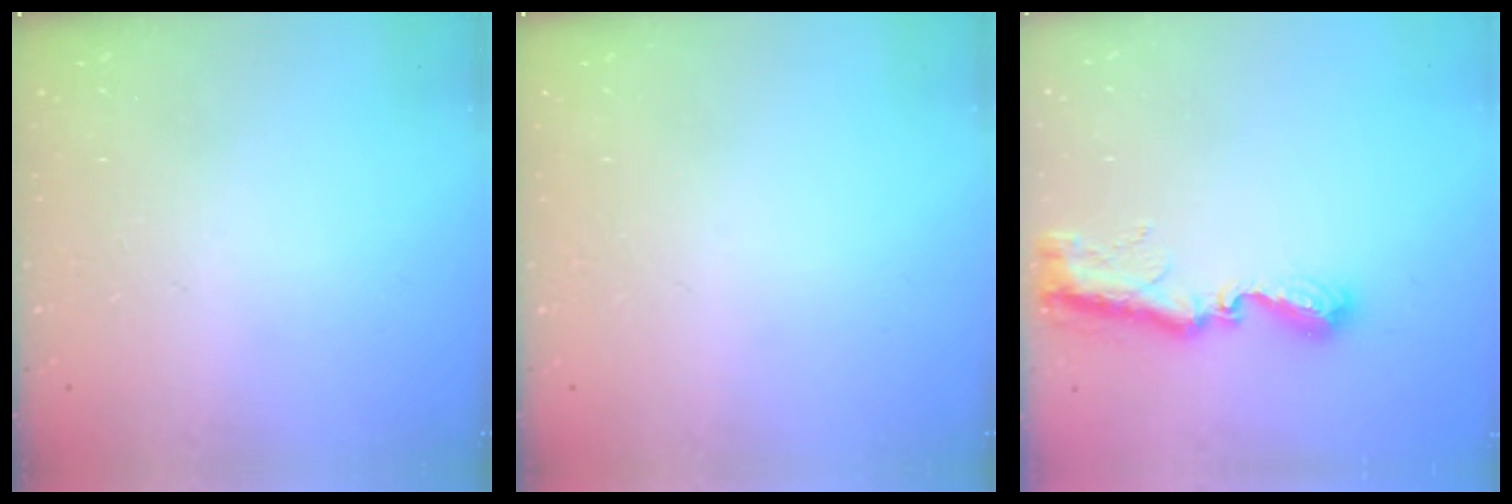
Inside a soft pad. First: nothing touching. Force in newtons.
{"total": 0.0}
{"total": 9.9, "press": 9.9, "slide": 0.7}